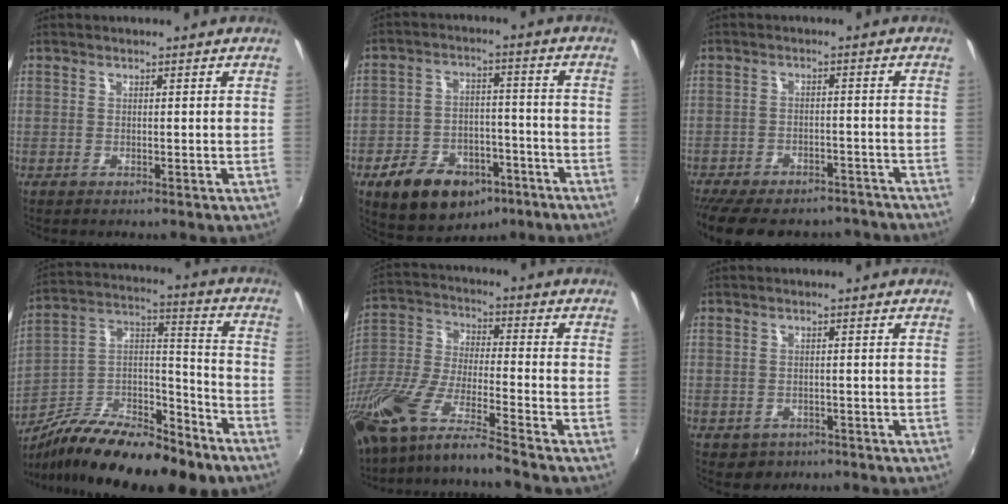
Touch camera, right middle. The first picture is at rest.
{"total": 15.6, "force": [-9.3, 9.6, 8.0], "torque": [-0.170, 0.008, -0.125]}
{"total": 18.6, "force": [-15.6, 7.2, 7.1], "torque": [-0.159, -0.002, -0.202]}
{"total": 23.6, "force": [-16.6, 8.2, 14.7], "torque": [-0.267, -0.003, -0.271]}
{"total": 14.9, "force": [-11.6, 0.9, 9.3], "torque": [-0.186, -0.027, -0.229]}
{"total": 3.2, "force": [-1.3, 2.7, 0.9], "torque": [-0.026, -0.005, -0.013]}